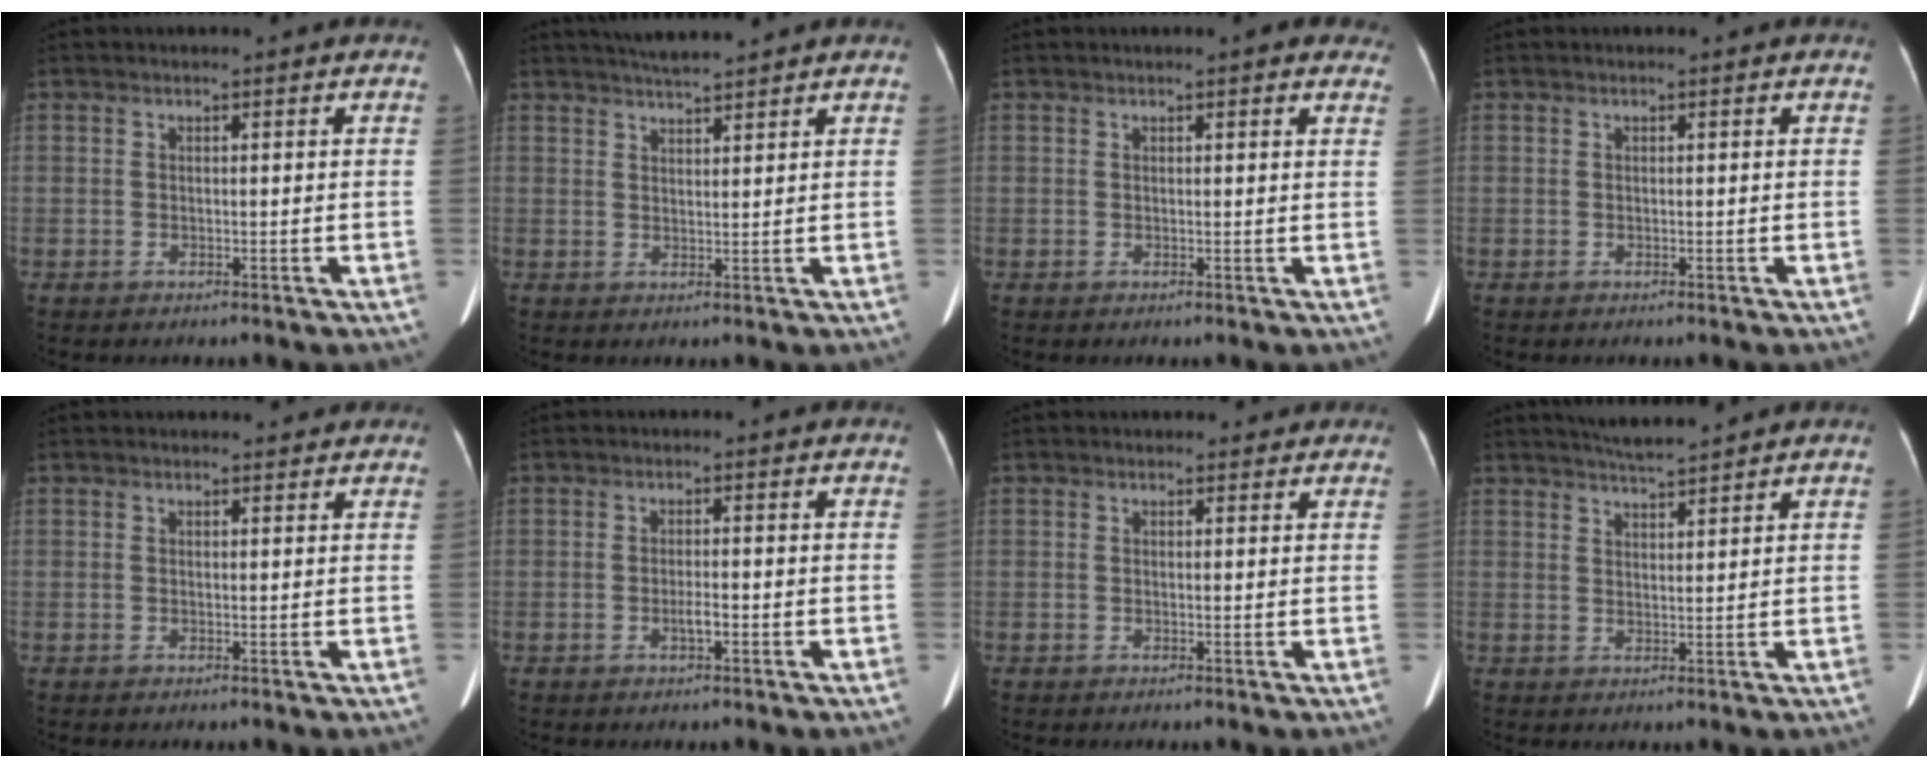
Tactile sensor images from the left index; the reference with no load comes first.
{"total": 5.1, "force": [4.7, -0.1, 2.0], "torque": [-0.034, 0.018, 0.080]}
{"total": 4.0, "force": [3.1, 0.9, 2.3], "torque": [-0.014, 0.007, 0.022]}
{"total": 0.0}
{"total": 2.9, "force": [2.7, 1.0, 0.7], "torque": [-0.005, 0.012, 0.025]}
{"total": 1.6, "force": [-0.7, 0.3, 1.4], "torque": [-0.027, 0.001, -0.012]}
{"total": 2.1, "force": [1.8, 1.1, 0.3], "torque": [0.003, 0.007, 0.013]}
{"total": 4.5, "force": [4.2, -0.5, 1.5], "torque": [-0.028, 0.011, 0.075]}